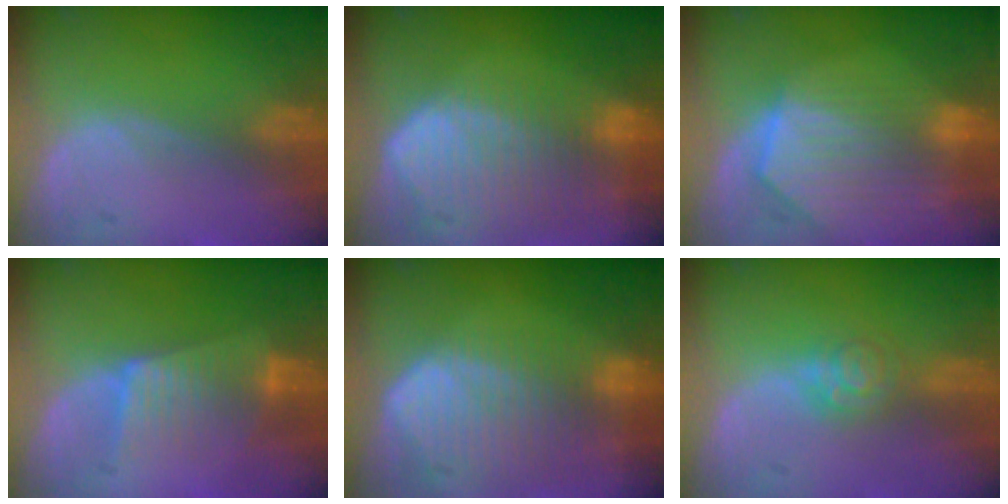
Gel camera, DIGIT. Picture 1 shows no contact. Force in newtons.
{"total": 10.3, "press": 8.9, "slide": 5.2}
{"total": 10.2, "press": 9.0, "slide": 4.8}
{"total": 6.6, "press": 6.2, "slide": 2.4}
{"total": 10.3, "press": 8.8, "slide": 5.2}
{"total": 4.4, "press": 3.9, "slide": 2.0}